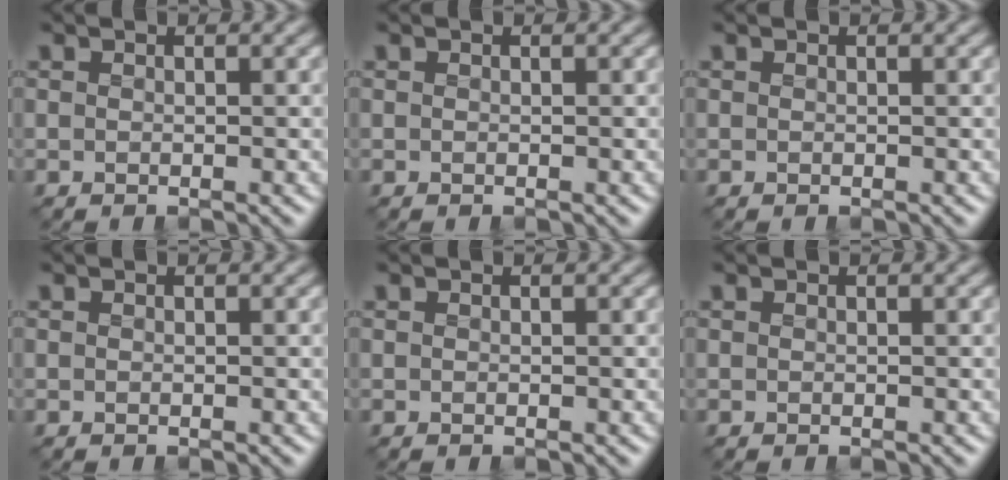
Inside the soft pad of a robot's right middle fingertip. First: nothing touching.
{"total": 0.0}
{"total": 0.0}
{"total": 0.0}
{"total": 0.0}
{"total": 0.0}